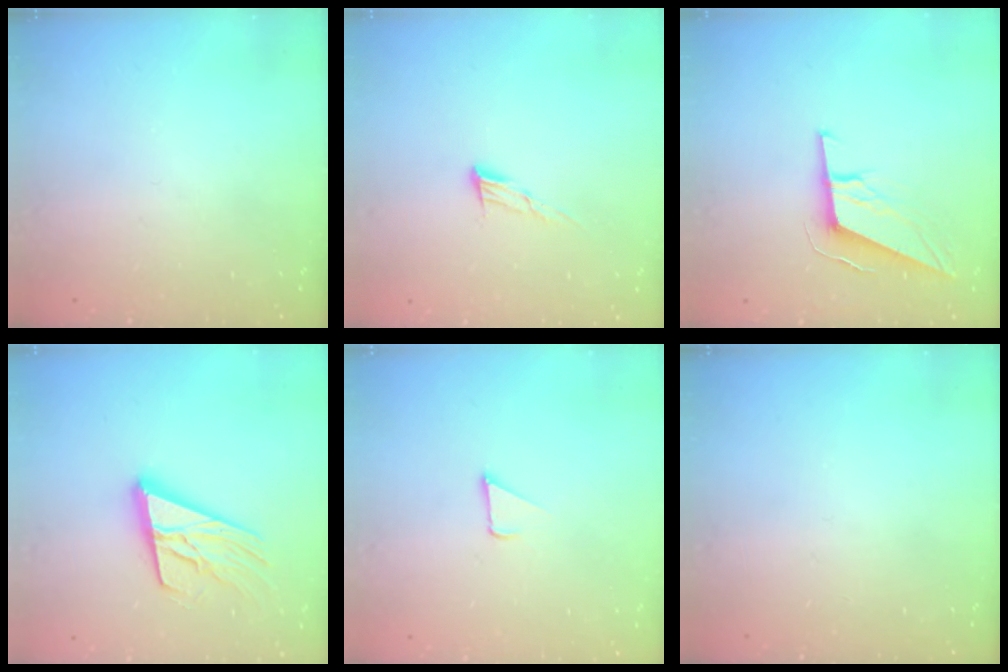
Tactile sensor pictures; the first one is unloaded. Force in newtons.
{"total": 7.3, "press": 7.2, "slide": 1.2}
{"total": 11.2, "press": 11.0, "slide": 2.4}
{"total": 18.2, "press": 17.7, "slide": 4.2}
{"total": 2.4, "press": 2.4, "slide": 0.2}
{"total": 0.0}